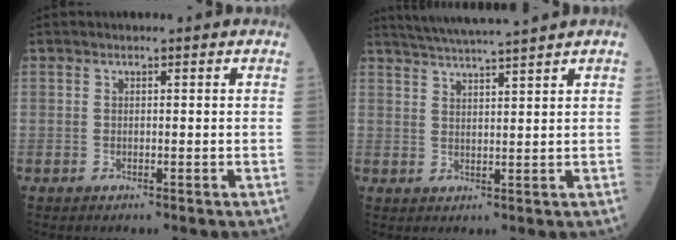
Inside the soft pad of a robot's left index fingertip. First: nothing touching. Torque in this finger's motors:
{"motor_torque": [1.05, -1.08, 0.46, 0.10]}